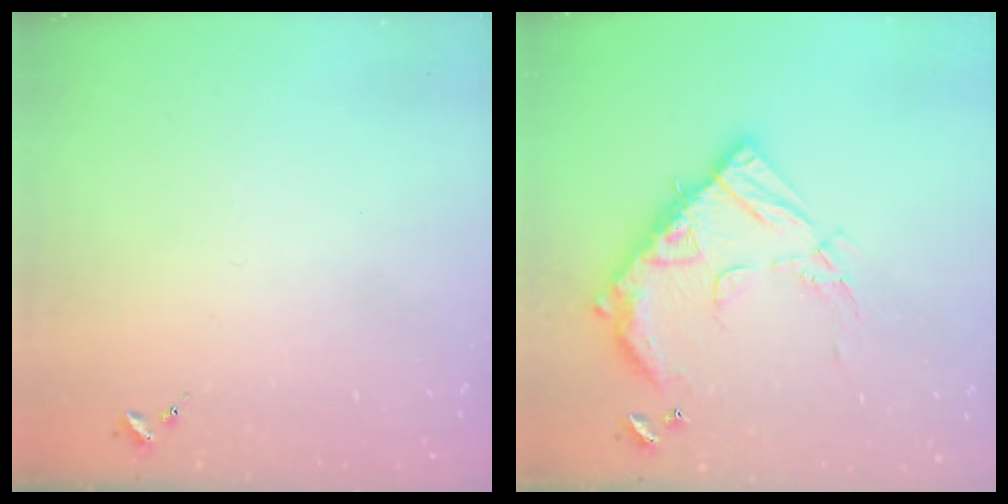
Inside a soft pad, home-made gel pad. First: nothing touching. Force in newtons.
{"total": 17.8, "press": 17.7, "slide": 1.9}